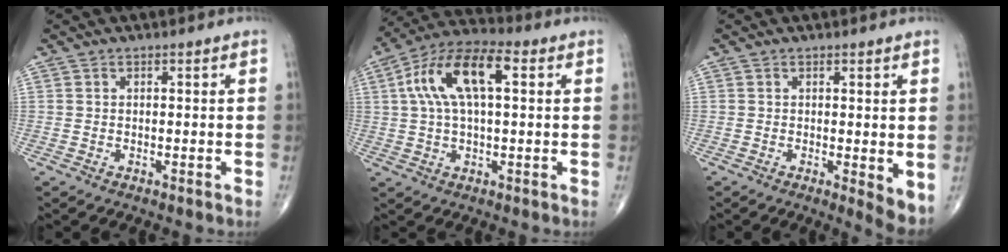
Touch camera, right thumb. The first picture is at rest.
{"total": 14.0, "force": [3.2, 6.2, 12.1], "torque": [-0.236, 0.033, 0.053]}
{"total": 4.2, "force": [-0.1, 1.2, 4.0], "torque": [-0.056, -0.014, -0.003]}